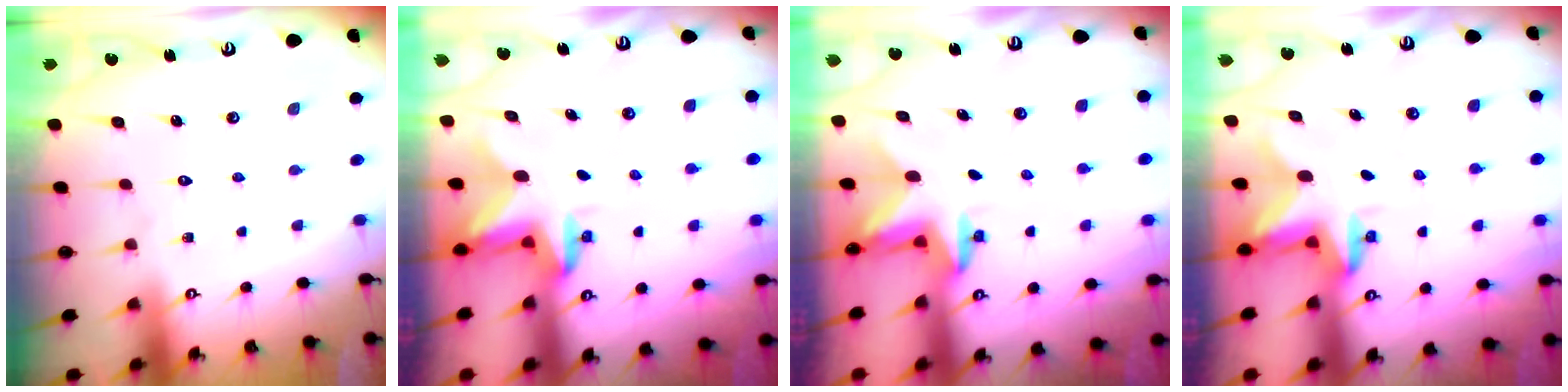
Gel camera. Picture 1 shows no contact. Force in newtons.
{"total": 2.6, "press": 2.6, "slide": 0.5}
{"total": 2.4, "press": 2.4, "slide": 0.4}
{"total": 2.6, "press": 2.6, "slide": 0.4}